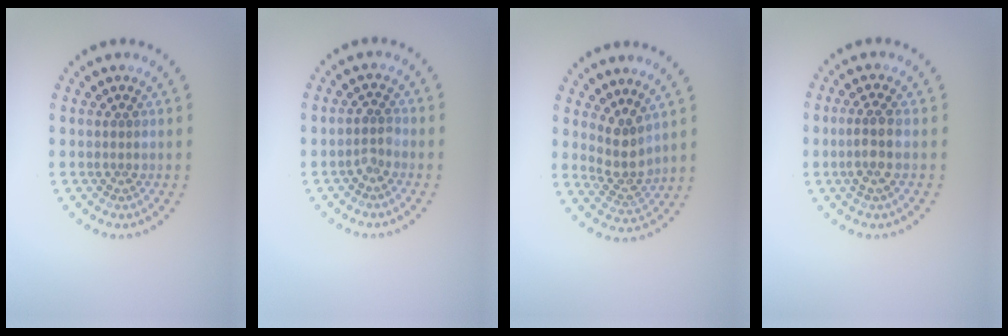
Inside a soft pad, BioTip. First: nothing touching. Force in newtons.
{"total": 1.3, "press": 1.1, "slide": 0.8}
{"total": 2.9, "press": 2.3, "slide": 1.7}
{"total": 2.2, "press": 1.9, "slide": 1.2}